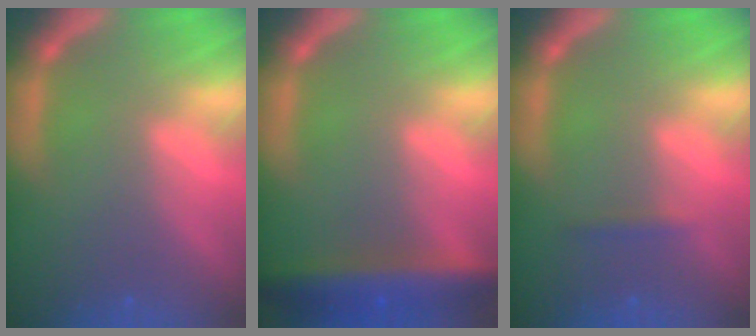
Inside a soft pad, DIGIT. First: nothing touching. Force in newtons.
{"total": 6.5}
{"total": 0.9}